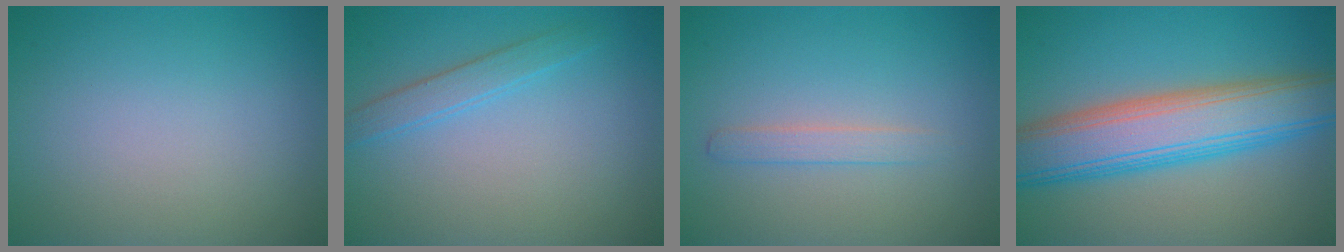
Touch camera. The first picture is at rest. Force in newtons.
{"total": 1.9, "press": 1.9, "slide": 0.1}
{"total": 1.4, "press": 1.4, "slide": 0.0}
{"total": 9.1, "press": 9.1, "slide": 0.5}